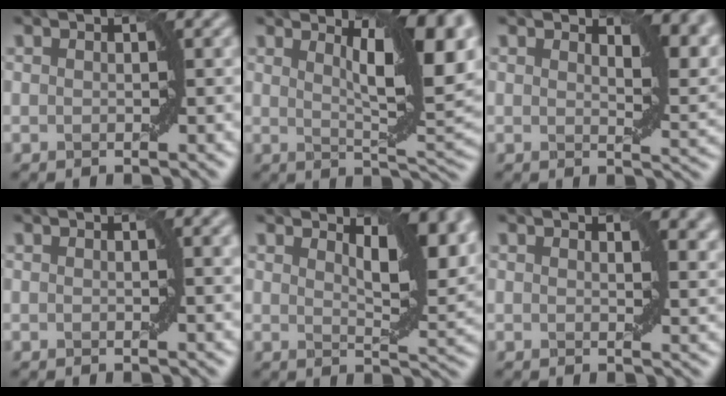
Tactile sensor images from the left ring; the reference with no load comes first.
{"total": 9.5, "force": [3.6, 2.2, 8.6], "torque": [-0.115, 0.005, 0.063]}
{"total": 4.2, "force": [2.7, 1.6, 2.9], "torque": [-0.037, -0.005, 0.036]}
{"total": 1.4, "force": [0.5, 0.1, 1.2], "torque": [-0.014, 0.001, 0.009]}
{"total": 6.4, "force": [3.6, 2.0, 4.9], "torque": [-0.066, 0.000, 0.059]}
{"total": 2.8, "force": [1.8, 1.1, 1.9], "torque": [-0.022, -0.004, 0.028]}